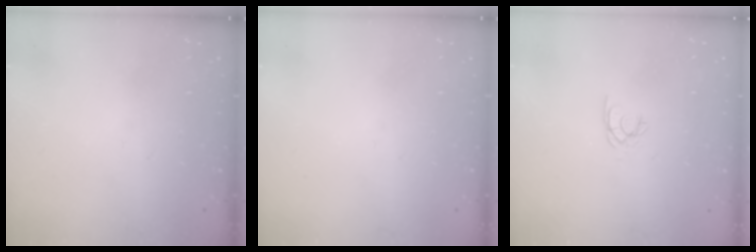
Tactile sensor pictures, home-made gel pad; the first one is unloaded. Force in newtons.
{"total": 0.0}
{"total": 2.0, "press": 2.0, "slide": 0.4}